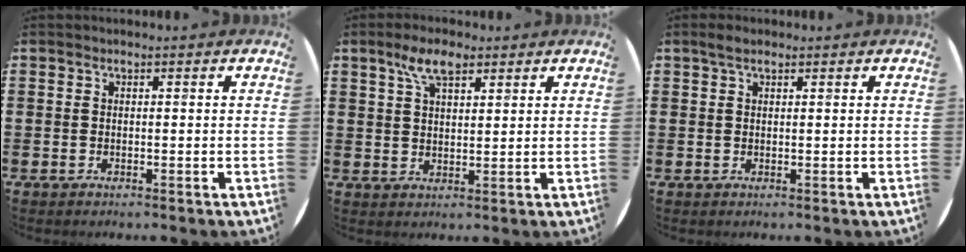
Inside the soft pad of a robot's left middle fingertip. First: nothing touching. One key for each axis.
{"total": 5.5, "fx": 3.5, "fy": 2.2, "fz": 3.6, "tx": -0.070, "ty": 0.005, "tz": 0.061}
{"total": 1.5, "fx": 1.0, "fy": 0.6, "fz": 0.9, "tx": -0.011, "ty": 0.002, "tz": 0.016}